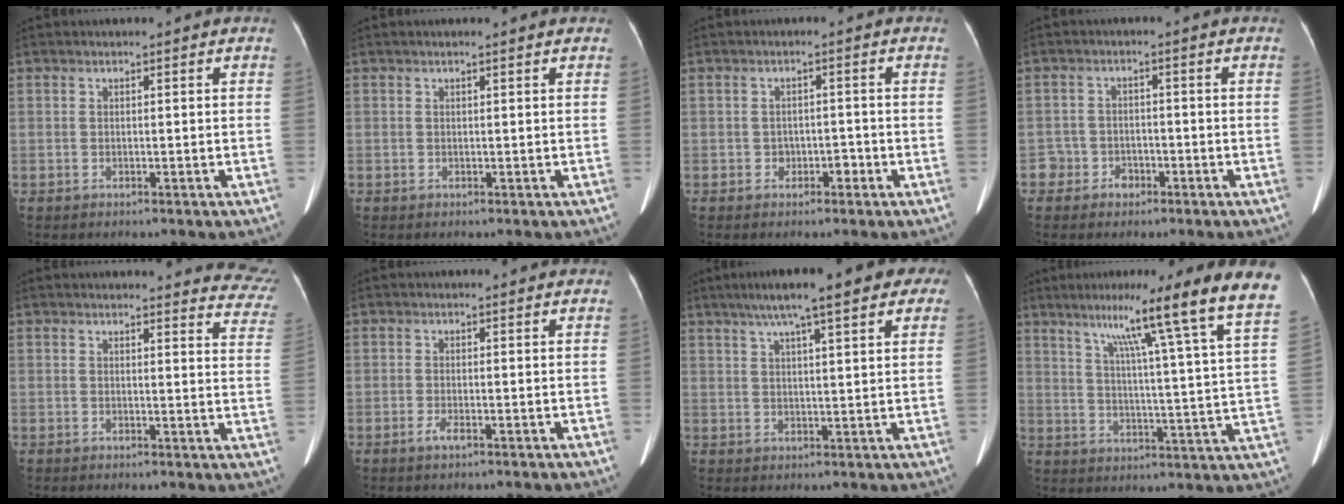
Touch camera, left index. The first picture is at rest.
{"total": 0.5, "force": [0.4, 0.2, 0.2], "torque": [-0.008, 0.016, 0.006]}
{"total": 1.9, "force": [-0.9, 1.4, 0.7], "torque": [-0.006, 0.008, -0.012]}
{"total": 3.1, "force": [-1.7, 2.6, 0.2], "torque": [0.004, 0.013, -0.030]}
{"total": 12.7, "force": [12.4, 2.3, 1.5], "torque": [0.035, -0.076, 0.087]}
{"total": 1.2, "force": [-0.6, 0.2, 1.0], "torque": [-0.020, -0.001, -0.012]}
{"total": 13.5, "force": [8.9, 2.6, 9.9], "torque": [-0.149, 0.045, 0.119]}
{"total": 21.3, "force": [16.8, -2.4, 12.9], "torque": [-0.195, -0.035, 0.213]}